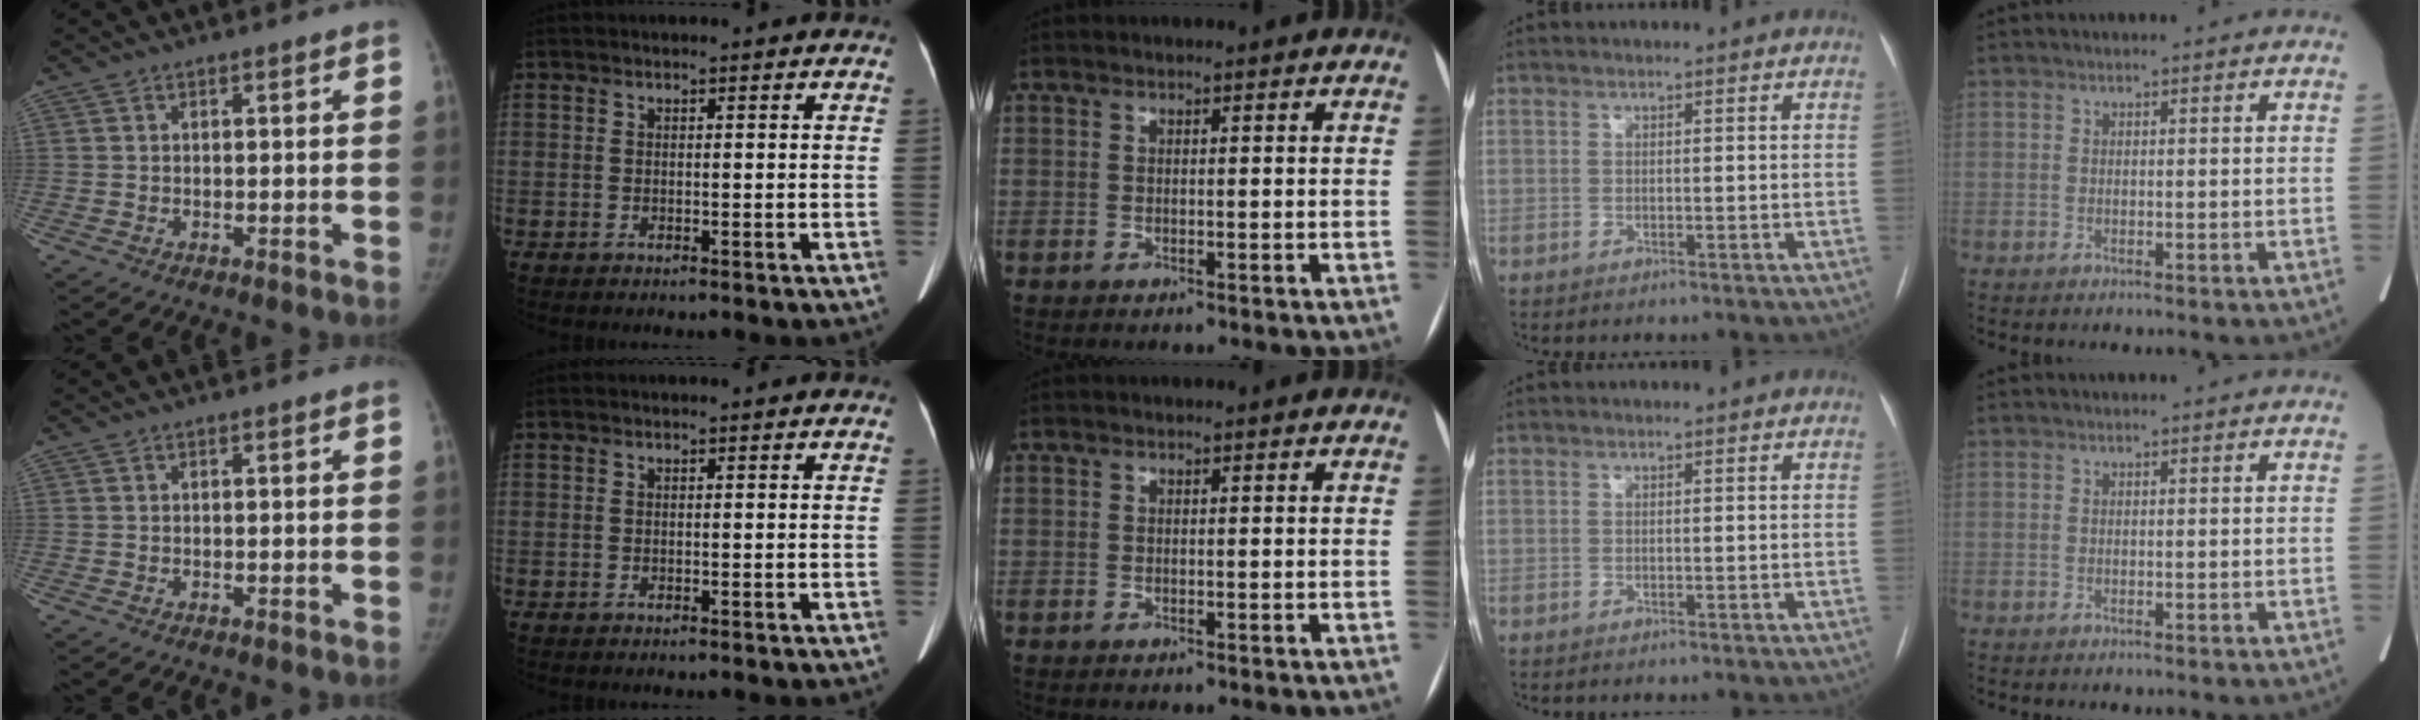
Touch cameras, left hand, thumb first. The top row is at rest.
{}